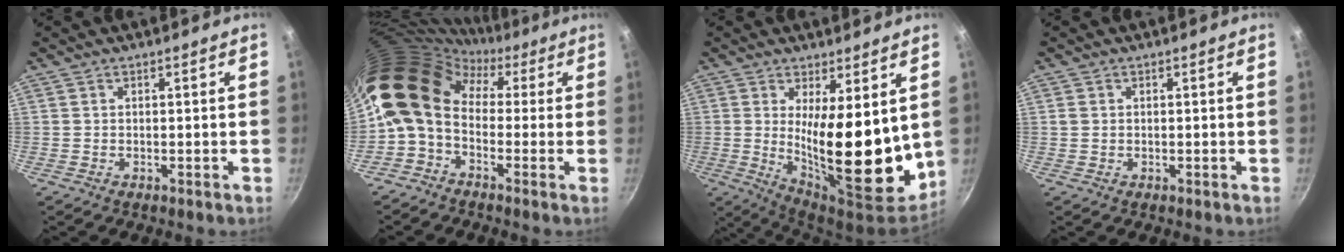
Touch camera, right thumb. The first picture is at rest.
{"total": 15.6, "force": [1.7, 11.4, 10.5], "torque": [-0.182, 0.032, 0.003]}
{"total": 18.3, "force": [2.2, 6.5, 17.0], "torque": [-0.220, -0.047, 0.047]}
{"total": 1.2, "force": [0.3, 1.1, 0.5], "torque": [-0.008, 0.003, 0.004]}